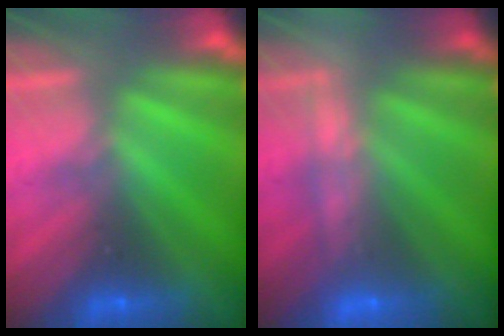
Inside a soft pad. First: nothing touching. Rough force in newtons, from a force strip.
{"total": 2.3}